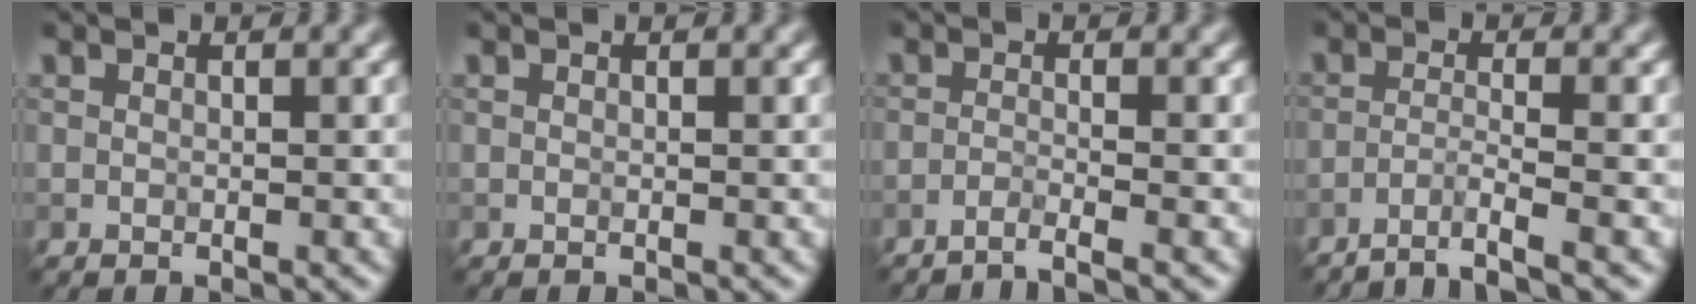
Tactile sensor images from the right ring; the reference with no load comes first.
{"total": 0.0}
{"total": 1.8, "force": [-1.4, 0.1, 1.2], "torque": [-0.012, 0.001, -0.042]}
{"total": 2.9, "force": [-2.1, 0.2, 2.0], "torque": [-0.026, 0.005, -0.054]}